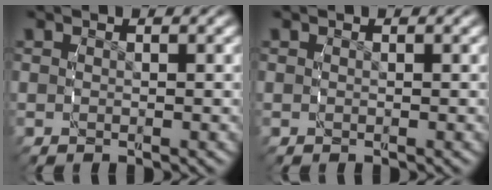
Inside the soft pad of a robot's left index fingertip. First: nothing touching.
{"total": 0.0}